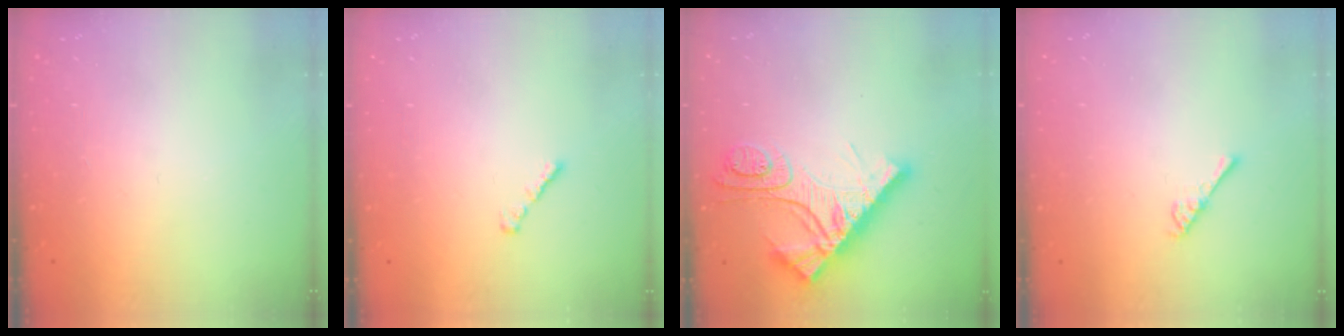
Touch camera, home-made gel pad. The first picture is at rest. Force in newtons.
{"total": 1.6, "press": 1.5, "slide": 0.5}
{"total": 14.4, "press": 14.3, "slide": 1.5}
{"total": 2.7, "press": 2.6, "slide": 0.4}